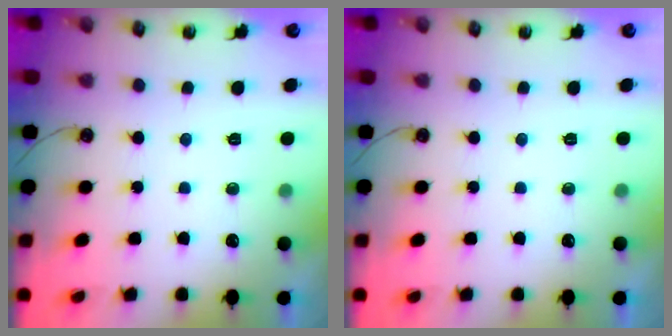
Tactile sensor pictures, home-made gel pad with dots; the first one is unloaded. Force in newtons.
{"total": 0.0}